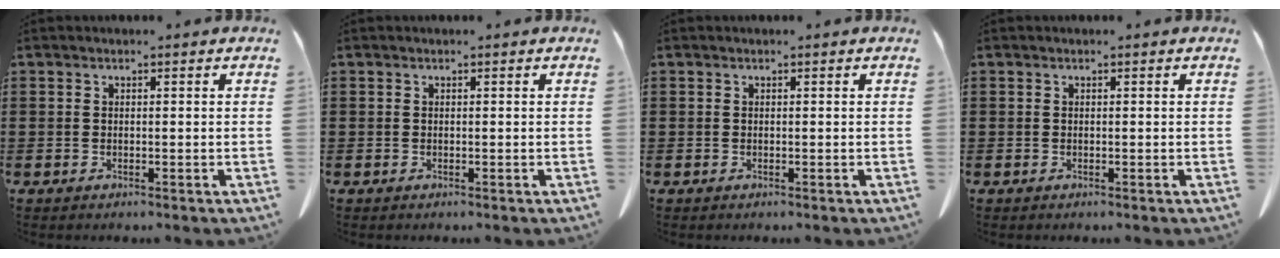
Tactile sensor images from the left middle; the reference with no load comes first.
{"total": 0.0}
{"total": 0.0}
{"total": 0.0}